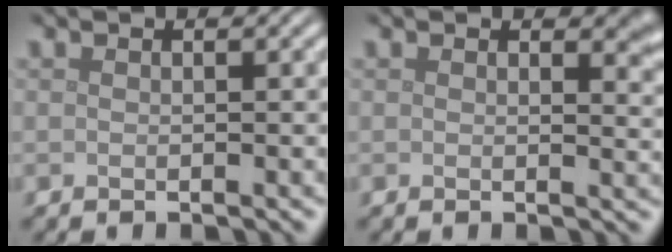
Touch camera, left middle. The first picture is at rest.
{"total": 1.7, "force": [1.0, 0.6, 1.2], "torque": [-0.011, -0.008, 0.017]}